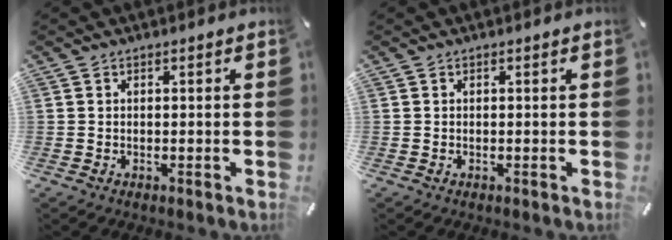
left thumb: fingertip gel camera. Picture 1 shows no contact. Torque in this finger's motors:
{"motor_torque": [-0.07, -0.06, 0.00, 0.05, -0.01]}